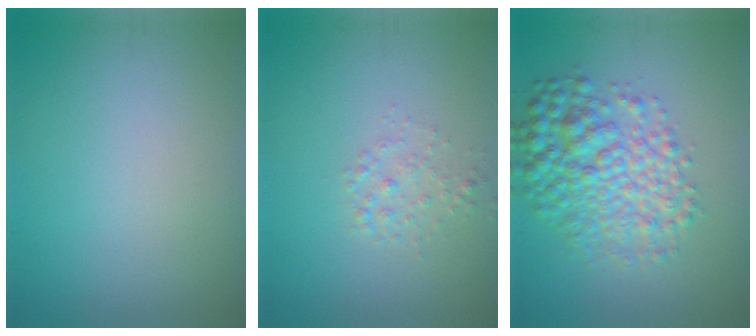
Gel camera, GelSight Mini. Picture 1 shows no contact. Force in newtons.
{"total": 1.4, "press": 1.4, "slide": 0.0}
{"total": 6.2, "press": 6.2, "slide": 0.1}